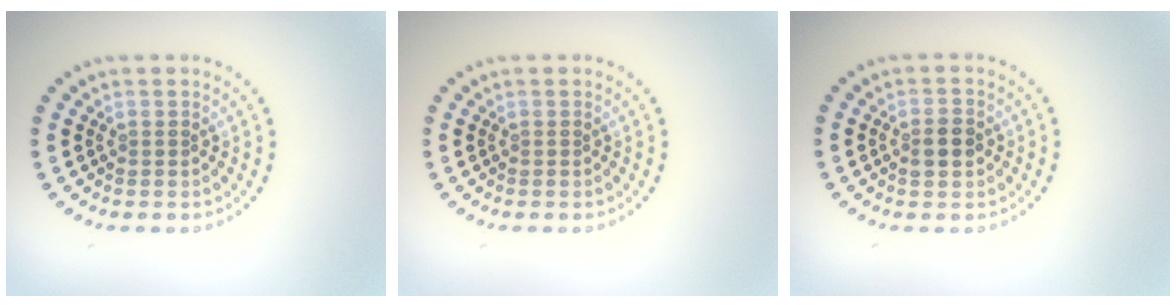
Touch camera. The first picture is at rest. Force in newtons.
{"total": 0.0}
{"total": 2.5, "press": 2.5, "slide": 0.1}